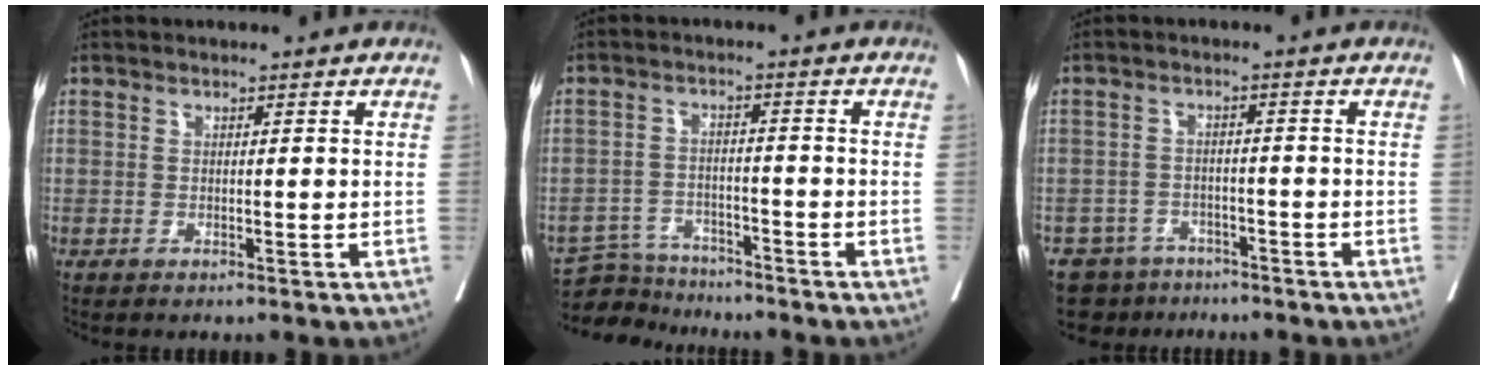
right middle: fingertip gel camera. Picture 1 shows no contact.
{"total": 6.0, "force": [-5.8, 1.4, -0.5], "torque": [0.004, 0.001, -0.102]}
{"total": 5.8, "force": [-4.2, 3.9, 0.2], "torque": [0.002, 0.011, -0.062]}